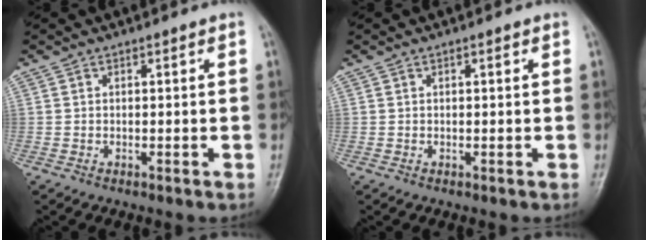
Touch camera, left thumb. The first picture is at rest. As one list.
[{"total": 0.6, "force": [0.2, 0.2, 0.5], "torque": [-0.007, 0.000, 0.003]}]